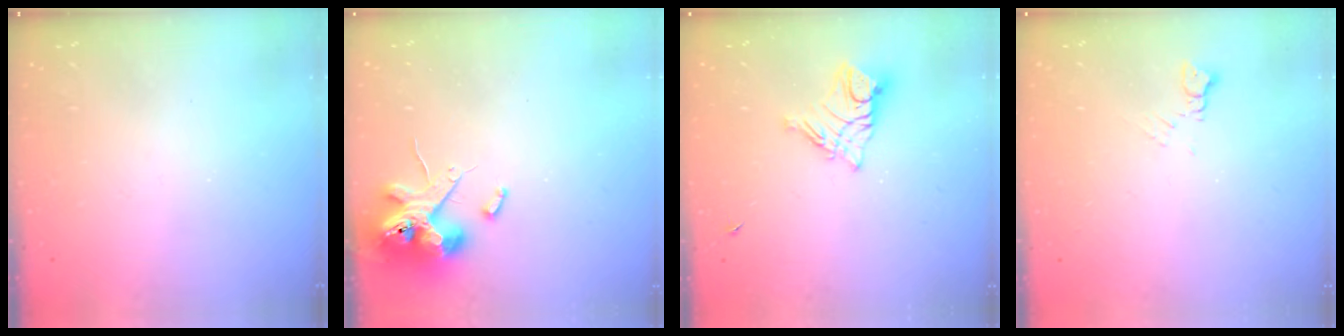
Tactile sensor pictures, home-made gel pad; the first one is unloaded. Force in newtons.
{"total": 13.3, "press": 13.1, "slide": 2.1}
{"total": 9.1, "press": 9.0, "slide": 0.8}
{"total": 2.9, "press": 2.9, "slide": 0.5}